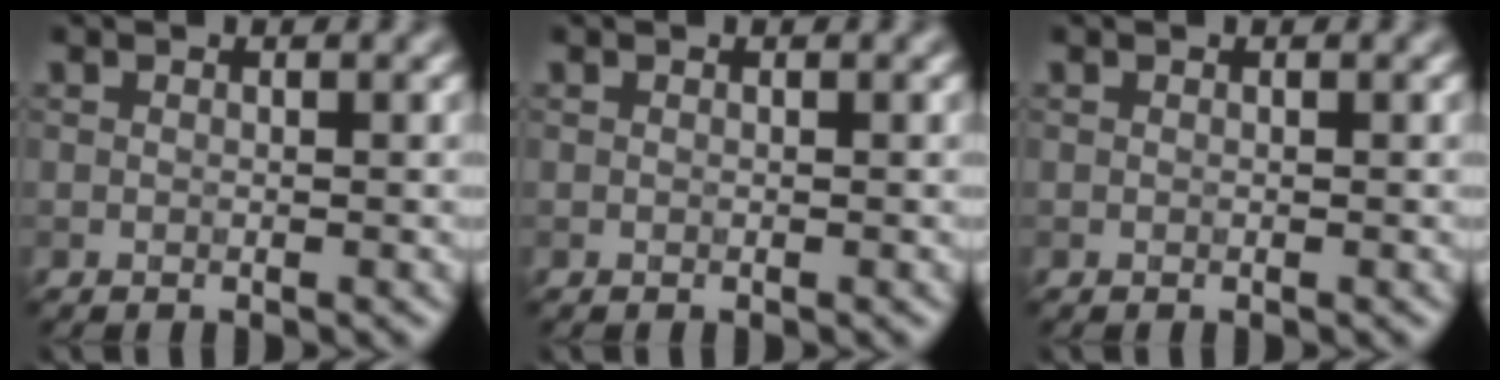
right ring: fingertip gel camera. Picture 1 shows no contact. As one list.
[{"total": 0.0}, {"total": 0.0}]